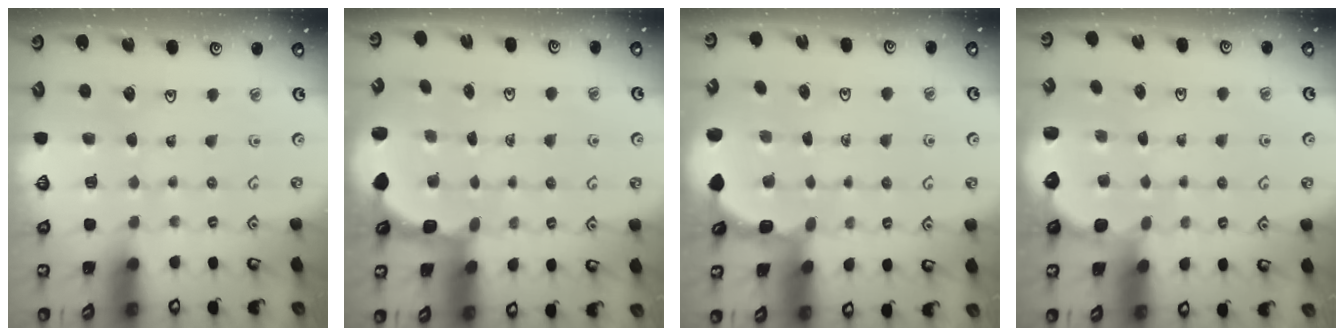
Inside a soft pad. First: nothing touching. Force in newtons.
{"total": 2.7, "press": 2.1, "slide": 1.7}
{"total": 2.1, "press": 2.1, "slide": 0.3}
{"total": 2.2, "press": 1.1, "slide": 1.9}